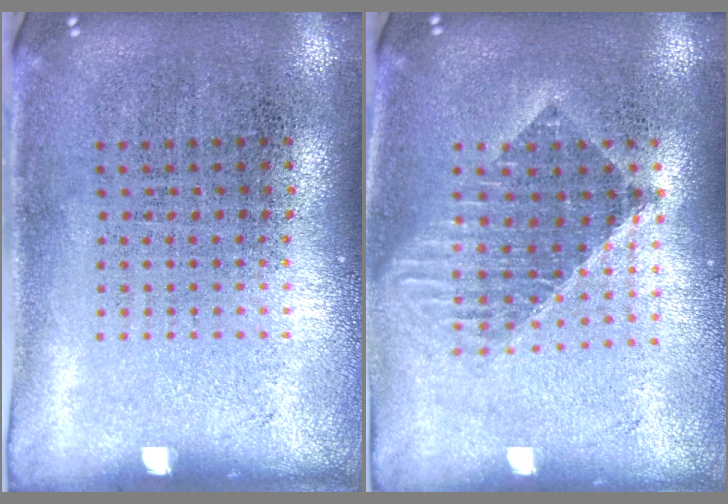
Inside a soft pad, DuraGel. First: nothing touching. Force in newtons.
{"total": 1.5, "press": 1.3, "slide": 0.8}